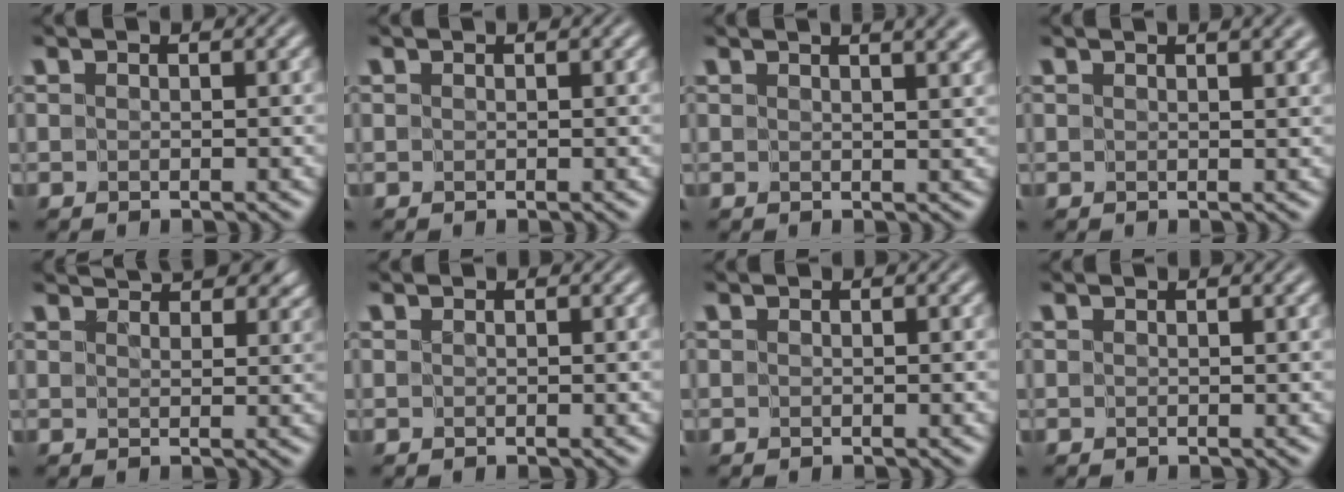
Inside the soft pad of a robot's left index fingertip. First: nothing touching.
{"total": 0.8, "force": [0.5, 0.4, 0.5], "torque": [-0.004, 0.009, -0.007]}
{"total": 7.0, "force": [4.5, 3.0, 4.5], "torque": [-0.015, 0.050, 0.028]}
{"total": 5.0, "force": [3.1, 2.2, 3.3], "torque": [-0.013, 0.040, 0.018]}
{"total": 6.6, "force": [5.4, 2.2, 3.0], "torque": [-0.052, 0.020, 0.064]}
{"total": 0.0}
{"total": 0.0}
{"total": 1.7, "force": [1.1, 0.7, 1.0], "torque": [-0.004, 0.017, -0.002]}